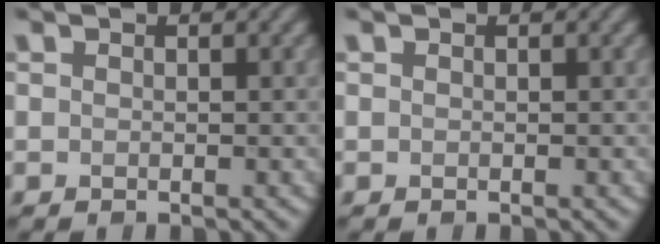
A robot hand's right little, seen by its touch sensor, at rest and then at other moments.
{"total": 0.0}